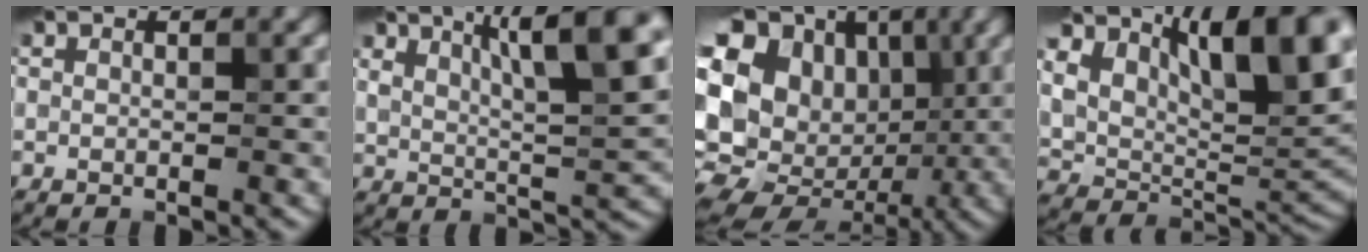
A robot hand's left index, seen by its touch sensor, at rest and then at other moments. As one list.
[{"total": 10.0, "force": [5.1, 2.8, 8.1], "torque": [-0.125, 0.013, 0.085]}, {"total": 20.1, "force": [0.5, 16.5, 11.4], "torque": [-0.244, 0.034, -0.018]}, {"total": 12.1, "force": [5.2, 5.9, 9.1], "torque": [-0.141, -0.006, 0.091]}]